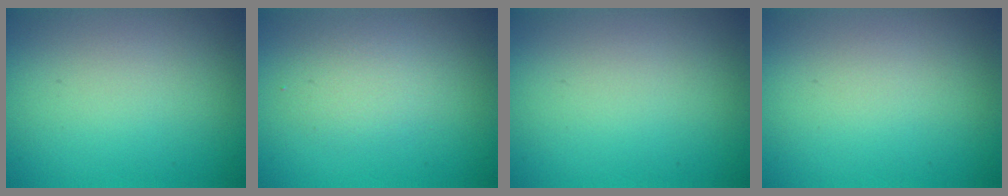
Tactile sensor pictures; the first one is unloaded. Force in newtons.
{"total": 2.2, "press": 2.2, "slide": 0.2}
{"total": 0.0}
{"total": 0.0}